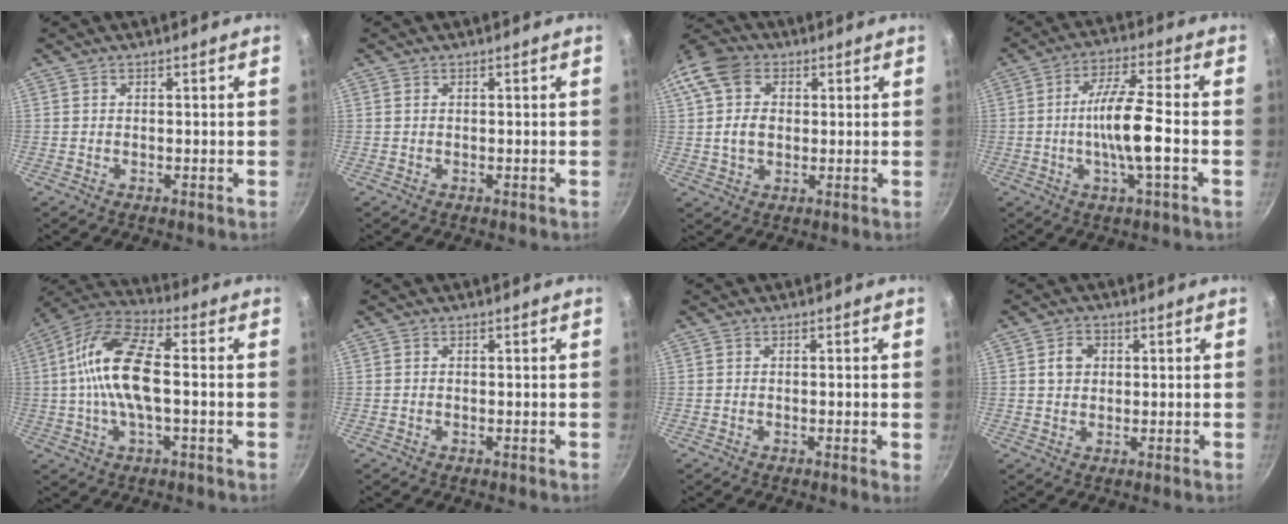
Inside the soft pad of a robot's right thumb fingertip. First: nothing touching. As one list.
[{"total": 0.0}, {"total": 12.8, "force": [2.3, 9.7, 8.0], "torque": [-0.155, 0.022, 0.031]}, {"total": 10.8, "force": [-1.9, 1.6, 10.5], "torque": [-0.191, 0.021, -0.041]}, {"total": 14.8, "force": [-0.1, 6.0, 13.6], "torque": [-0.253, 0.034, -0.018]}, {"total": 0.0}, {"total": 1.4, "force": [-0.2, 0.2, 1.4], "torque": [-0.023, -0.001, -0.007]}, {"total": 3.7, "force": [0.8, 3.0, 1.9], "torque": [-0.019, 0.003, 0.012]}]